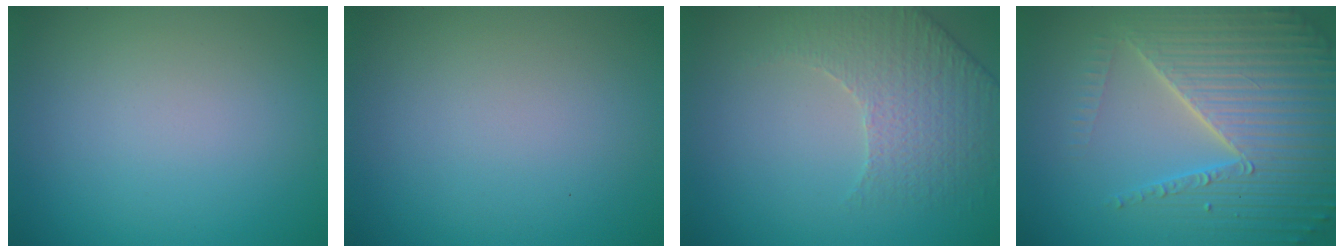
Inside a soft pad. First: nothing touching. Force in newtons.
{"total": 0.0}
{"total": 2.6, "press": 2.4, "slide": 1.0}
{"total": 6.9, "press": 6.7, "slide": 1.6}